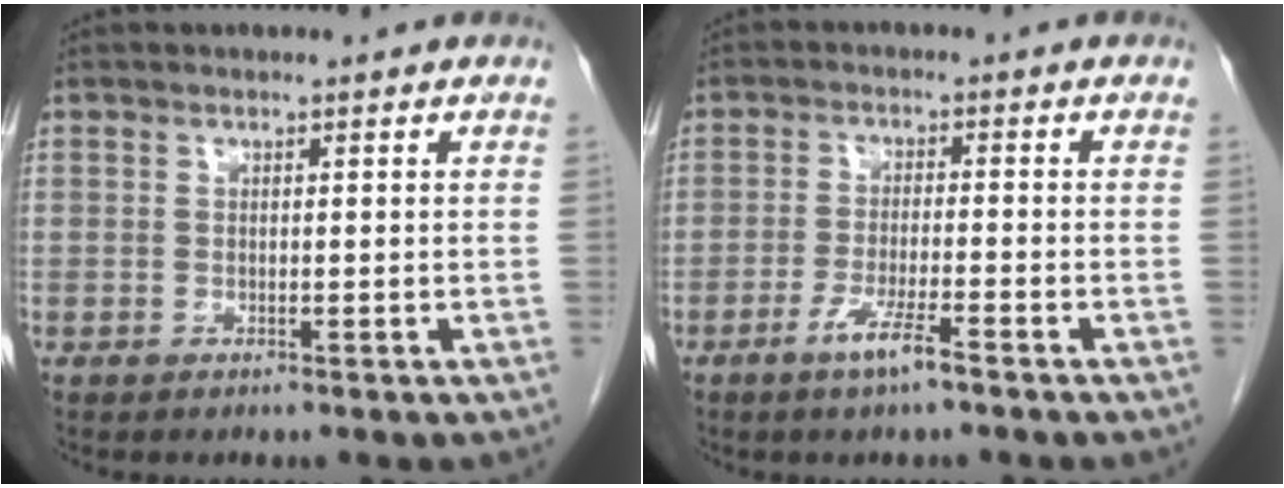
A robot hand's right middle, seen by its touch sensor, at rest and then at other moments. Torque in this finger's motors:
{"motor_torque": [1.10, -0.53, 0.46, 0.10]}